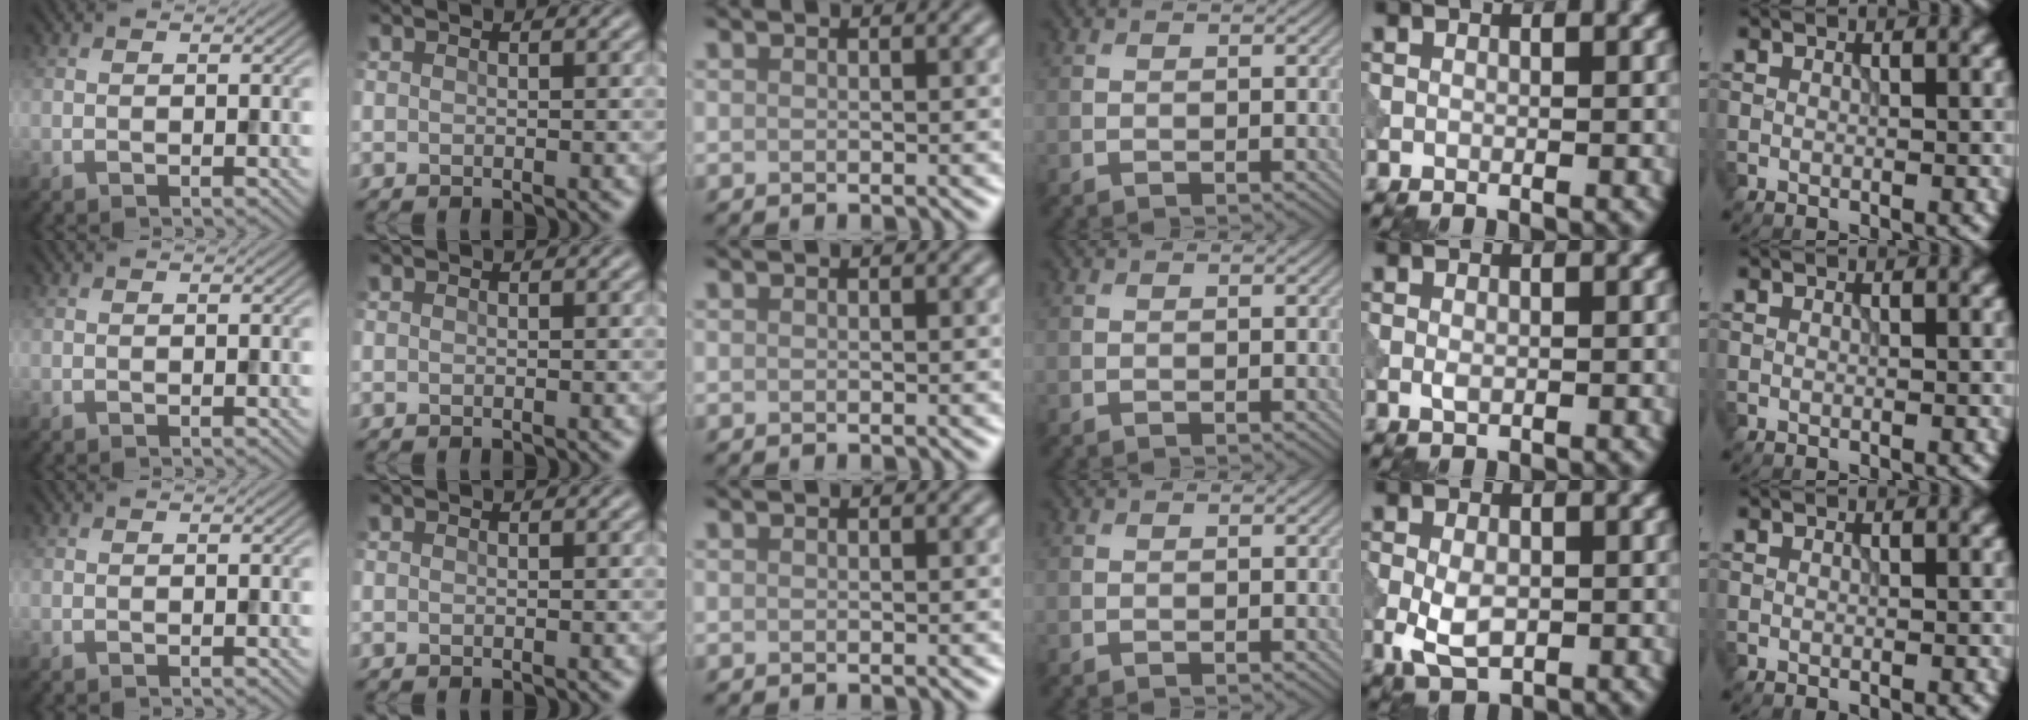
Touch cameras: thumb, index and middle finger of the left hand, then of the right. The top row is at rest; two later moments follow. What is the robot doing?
{"motion": "press", "object": "tv remote"}